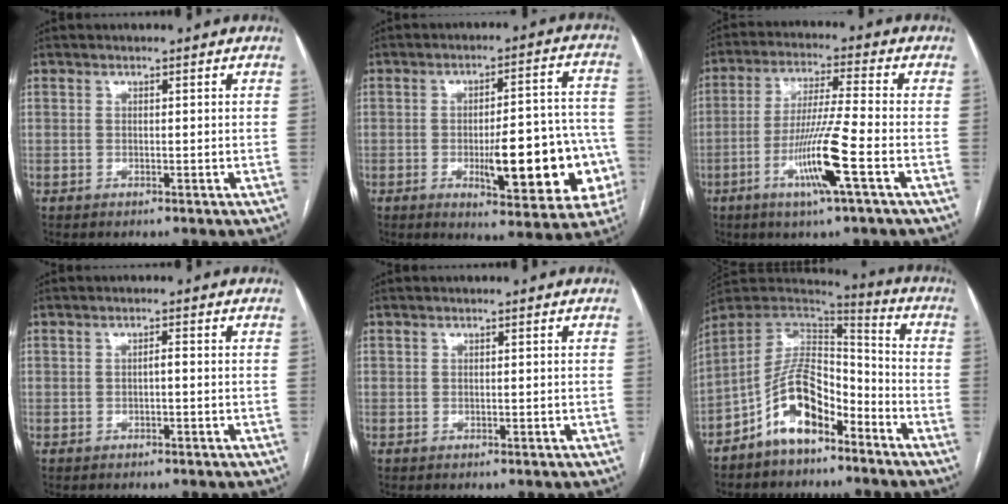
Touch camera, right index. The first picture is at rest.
{"total": 17.4, "force": [-4.9, 4.5, 16.1], "torque": [-0.149, 0.030, -0.051]}
{"total": 10.7, "force": [-4.2, -0.9, 9.8], "torque": [-0.192, -0.013, -0.081]}
{"total": 0.8, "force": [-0.2, 0.2, 0.8], "torque": [-0.012, 0.003, -0.004]}
{"total": 0.0}
{"total": 12.0, "force": [-6.8, 5.6, 8.1], "torque": [-0.152, 0.027, -0.124]}